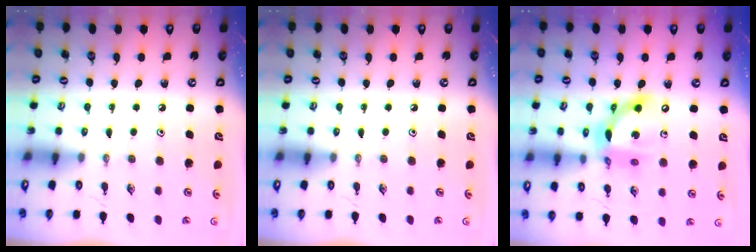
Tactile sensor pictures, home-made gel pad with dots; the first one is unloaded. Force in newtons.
{"total": 0.0}
{"total": 14.9, "press": 14.8, "slide": 1.2}